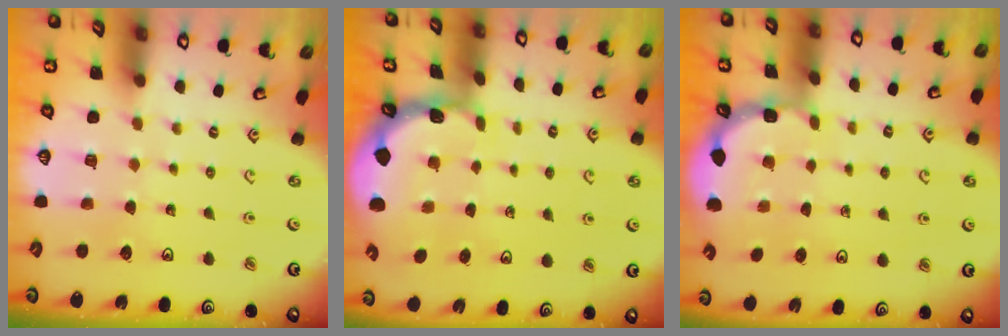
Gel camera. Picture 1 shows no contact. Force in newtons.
{"total": 1.1, "press": 1.1, "slide": 0.2}
{"total": 1.7, "press": 1.7, "slide": 0.2}